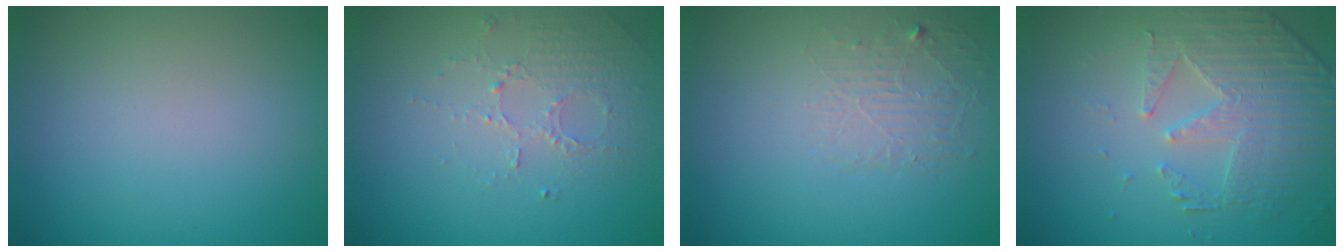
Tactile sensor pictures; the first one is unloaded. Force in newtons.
{"total": 1.7, "press": 1.2, "slide": 1.2}
{"total": 1.8, "press": 0.4, "slide": 1.8}
{"total": 5.0, "press": 3.7, "slide": 3.4}